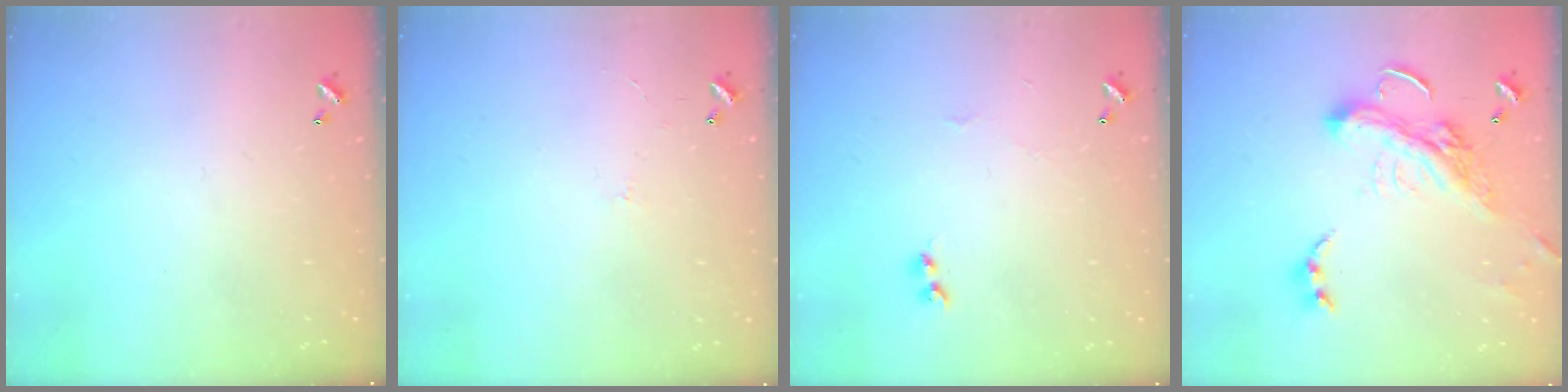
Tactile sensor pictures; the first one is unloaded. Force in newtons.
{"total": 1.8, "press": 1.7, "slide": 0.4}
{"total": 2.1, "press": 2.1, "slide": 0.5}
{"total": 6.2, "press": 6.1, "slide": 1.5}